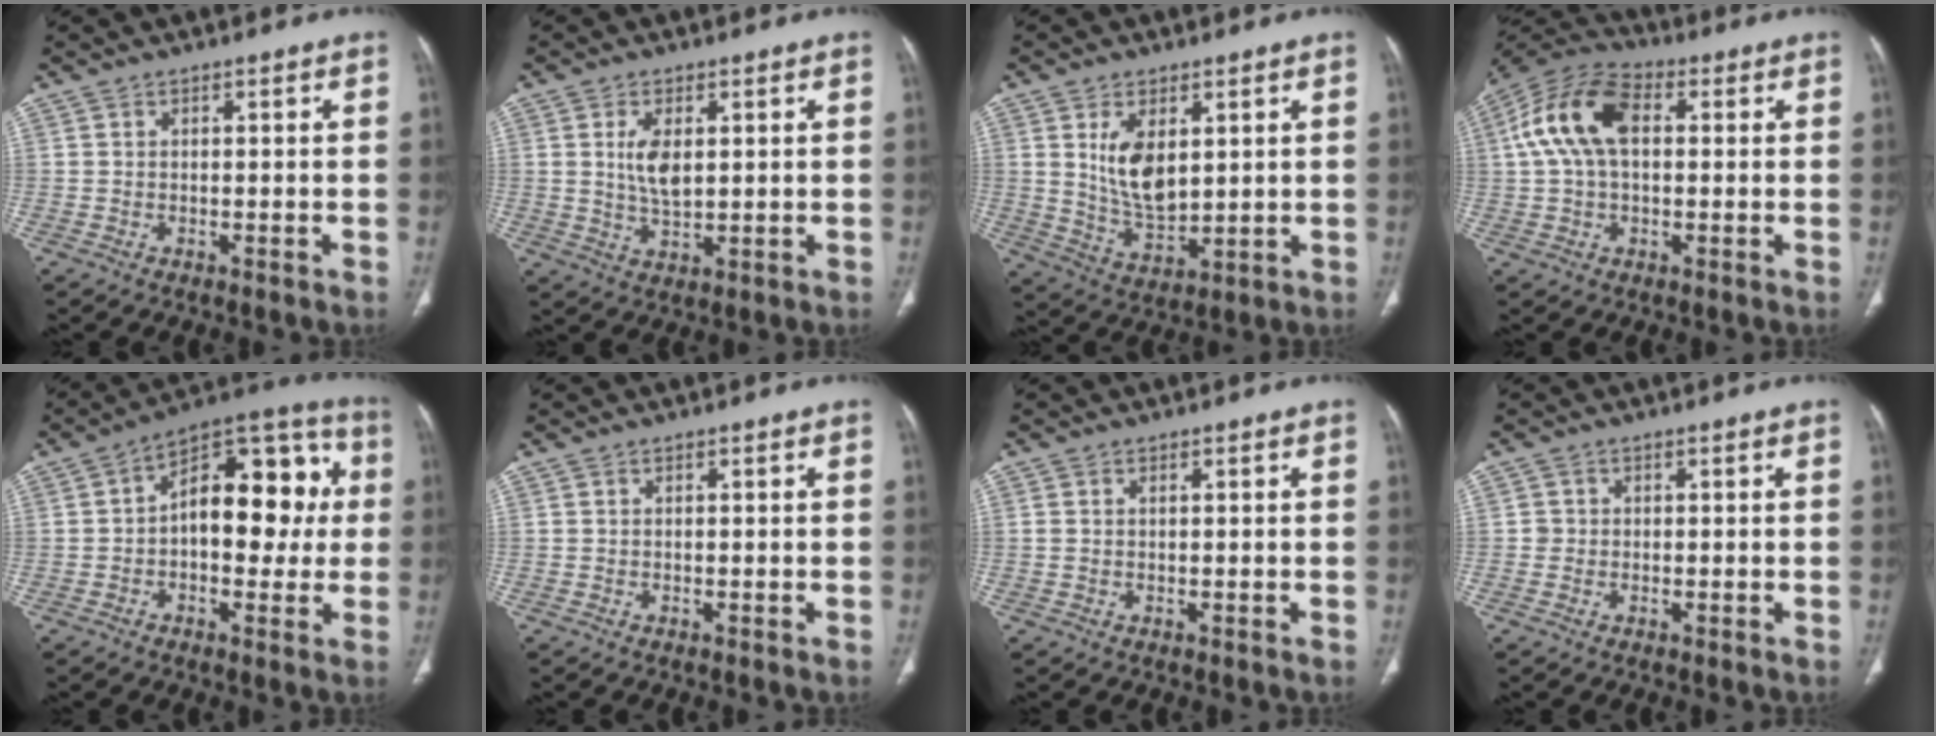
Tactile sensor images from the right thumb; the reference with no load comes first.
{"total": 5.8, "force": [1.3, 2.9, 4.8], "torque": [-0.091, -0.010, 0.030]}
{"total": 9.4, "force": [2.7, 5.1, 7.4], "torque": [-0.121, -0.023, 0.067]}
{"total": 13.3, "force": [2.3, 8.0, 10.4], "torque": [-0.210, 0.031, 0.035]}
{"total": 18.3, "force": [1.3, 10.2, 15.2], "torque": [-0.175, 0.043, 0.012]}
{"total": 0.0}
{"total": 0.8, "force": [0.2, 0.5, 0.6], "torque": [-0.024, 0.012, 0.012]}
{"total": 1.1, "force": [-0.1, 1.1, 0.1], "torque": [0.005, 0.004, -0.001]}